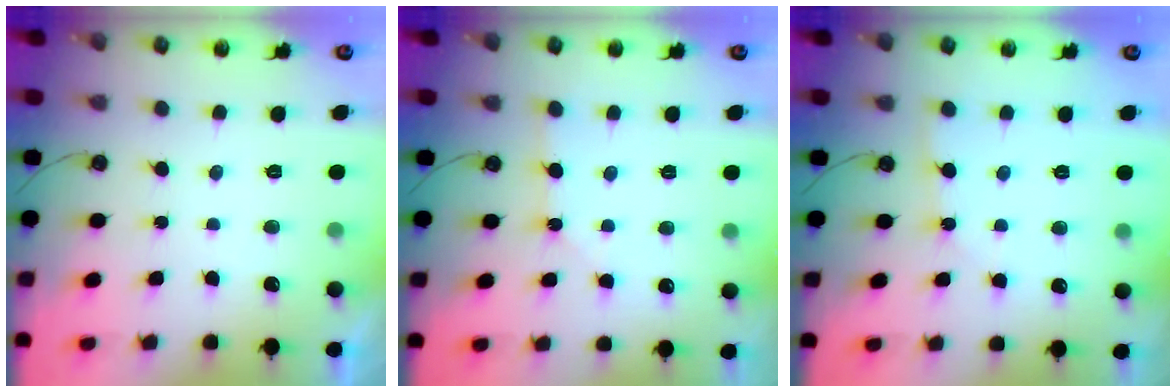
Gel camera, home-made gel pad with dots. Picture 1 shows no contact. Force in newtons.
{"total": 1.1, "press": 1.1, "slide": 0.2}
{"total": 3.6, "press": 3.6, "slide": 0.4}